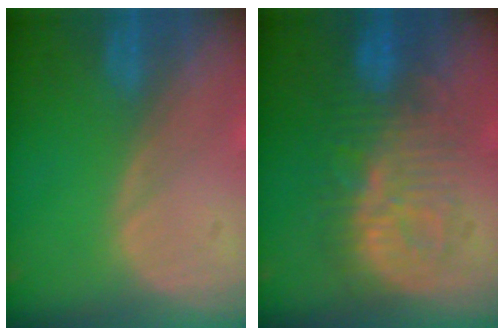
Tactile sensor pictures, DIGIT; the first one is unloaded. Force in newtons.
{"total": 9.4, "press": 9.2, "slide": 2.2}